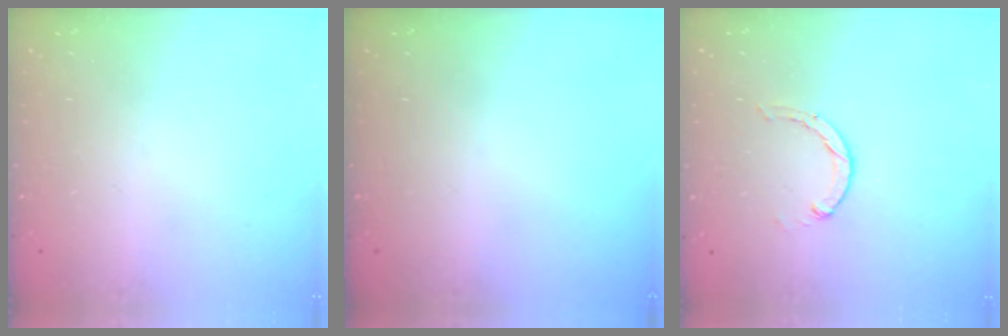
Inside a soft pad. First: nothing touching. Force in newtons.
{"total": 0.0}
{"total": 0.8, "press": 0.8, "slide": 0.2}